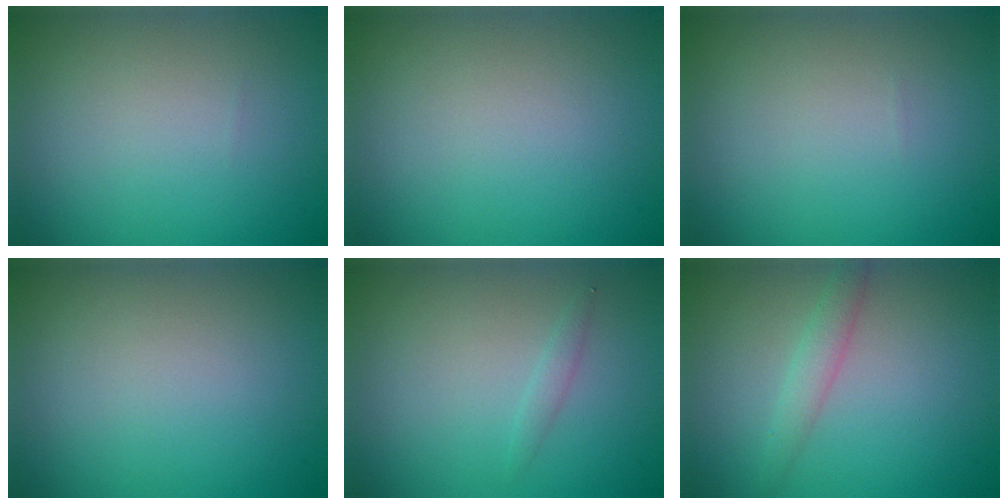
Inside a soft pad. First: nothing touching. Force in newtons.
{"total": 0.0}
{"total": 0.0}
{"total": 0.0}
{"total": 0.8, "press": 0.8, "slide": 0.0}
{"total": 1.8, "press": 1.8, "slide": 0.0}